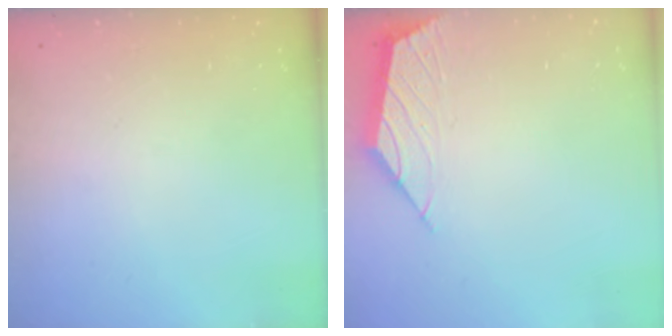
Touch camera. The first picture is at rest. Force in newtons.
{"total": 2.0, "press": 2.0, "slide": 0.5}